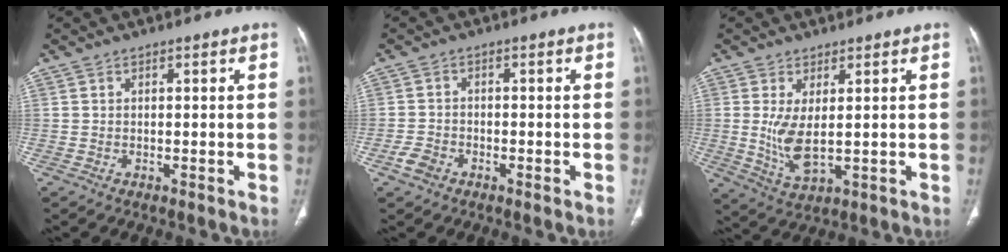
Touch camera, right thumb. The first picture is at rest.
{"total": 3.1, "force": [-1.8, 2.0, 1.5], "torque": [-0.029, 0.009, -0.034]}
{"total": 6.9, "force": [0.5, 2.8, 6.3], "torque": [-0.130, -0.020, 0.023]}